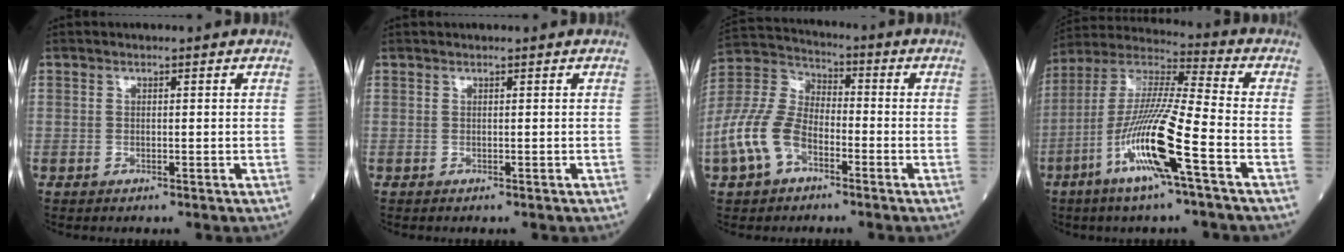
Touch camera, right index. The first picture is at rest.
{"total": 0.0}
{"total": 11.4, "force": [-5.0, 6.6, 7.9], "torque": [-0.198, 0.017, -0.100]}
{"total": 15.7, "force": [-6.3, 0.1, 14.4], "torque": [-0.296, -0.012, -0.126]}